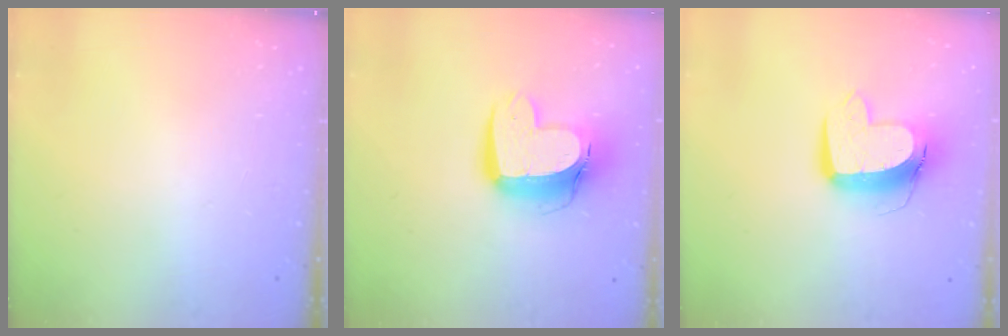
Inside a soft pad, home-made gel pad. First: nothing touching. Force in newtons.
{"total": 13.6, "press": 13.5, "slide": 1.4}
{"total": 12.5, "press": 12.4, "slide": 1.5}